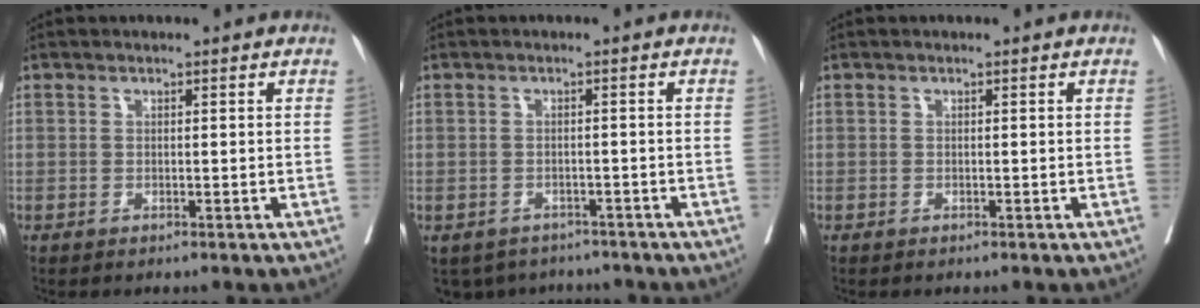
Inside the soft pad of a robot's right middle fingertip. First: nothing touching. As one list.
[{"total": 6.0, "force": [-5.2, 3.0, 0.6], "torque": [0.003, 0.006, -0.065]}, {"total": 0.0}]